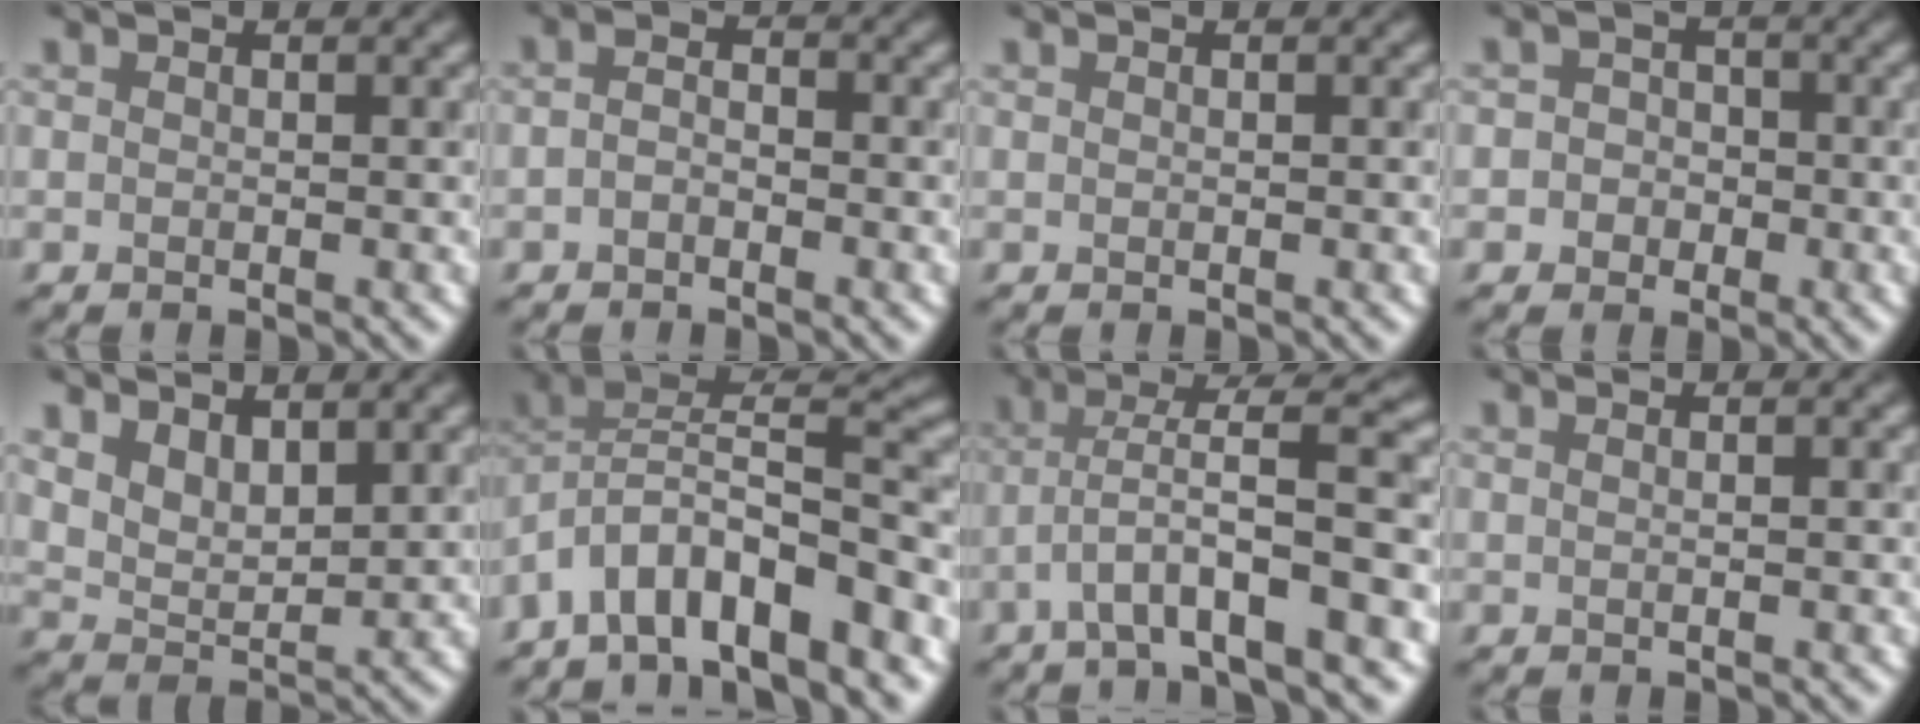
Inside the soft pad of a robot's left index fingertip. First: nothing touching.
{"total": 1.1, "force": [-0.9, 0.4, 0.4], "torque": [-0.013, 0.001, -0.015]}
{"total": 0.0}
{"total": 2.2, "force": [-0.7, 2.1, 0.1], "torque": [0.025, 0.005, -0.026]}
{"total": 3.3, "force": [2.3, 1.4, 1.8], "torque": [-0.044, -0.007, 0.055]}
{"total": 9.2, "force": [-6.0, 3.0, 6.3], "torque": [-0.089, 0.015, -0.104]}
{"total": 6.9, "force": [-2.6, 0.9, 6.4], "torque": [-0.103, 0.023, -0.040]}
{"total": 1.8, "force": [0.7, 1.0, 1.3], "torque": [0.001, 0.007, -0.017]}